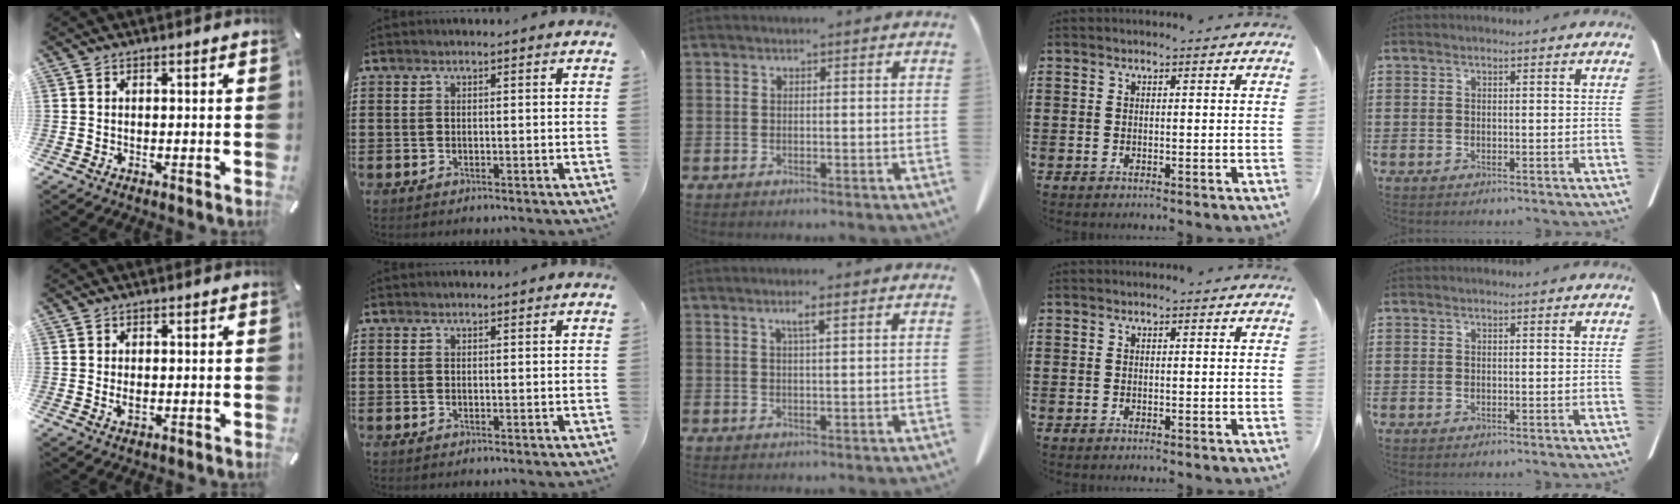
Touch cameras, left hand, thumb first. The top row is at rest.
{"thumb": {"total": 1.8, "force": [0.0, 1.2, 1.4], "torque": [-0.021, -0.002, -0.002]}, "middle": {"total": 2.2, "force": [1.1, 0.2, 1.9], "torque": [-0.039, 0.003, 0.017]}}